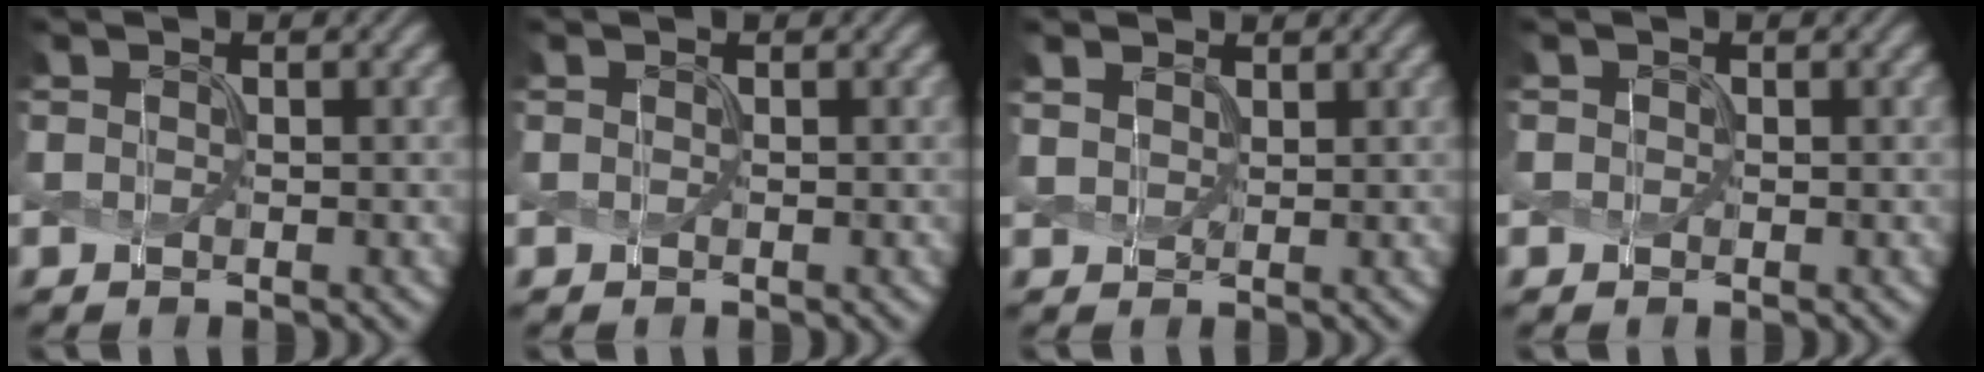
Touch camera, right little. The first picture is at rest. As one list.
[{"total": 0.0}, {"total": 1.8, "force": [1.5, 0.9, 0.4], "torque": [-0.016, 0.004, 0.033]}, {"total": 0.6, "force": [-0.1, 0.5, 0.0], "torque": [0.004, -0.003, -0.002]}]